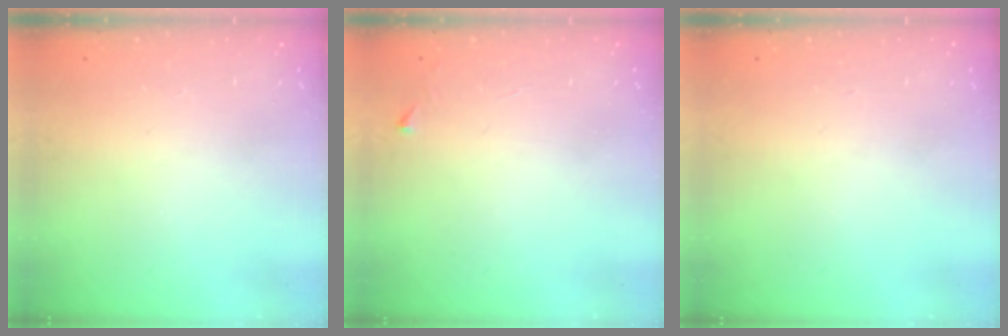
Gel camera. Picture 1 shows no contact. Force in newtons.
{"total": 2.6, "press": 2.6, "slide": 0.3}
{"total": 0.0}